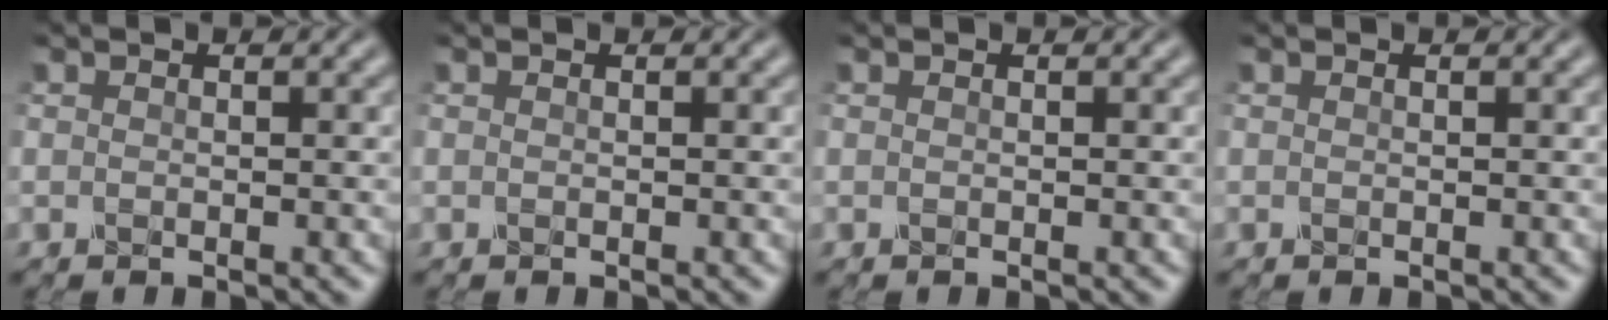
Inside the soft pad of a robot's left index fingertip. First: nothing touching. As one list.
[{"total": 0.0}, {"total": 0.0}, {"total": 0.0}]